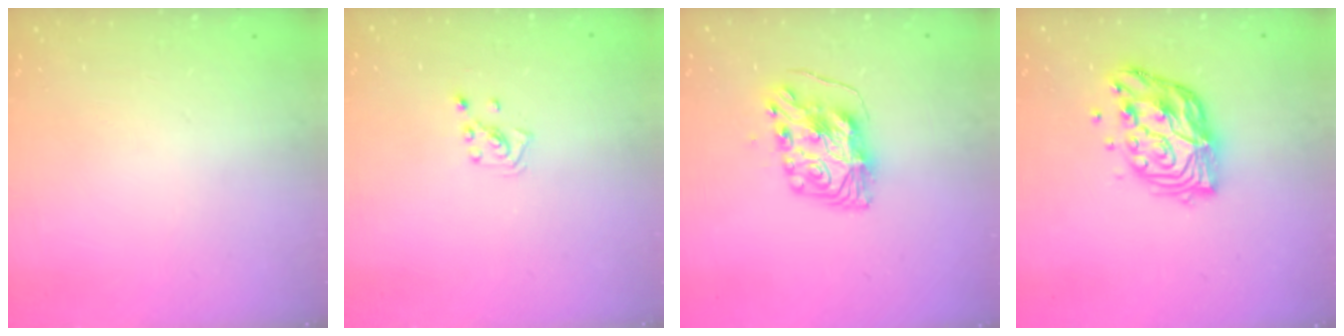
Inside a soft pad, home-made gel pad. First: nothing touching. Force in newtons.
{"total": 2.7, "press": 2.7, "slide": 0.5}
{"total": 8.1, "press": 8.1, "slide": 0.8}
{"total": 12.0, "press": 11.9, "slide": 1.2}